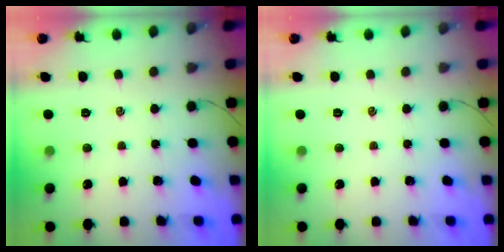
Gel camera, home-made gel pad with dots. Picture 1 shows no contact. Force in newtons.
{"total": 0.0}